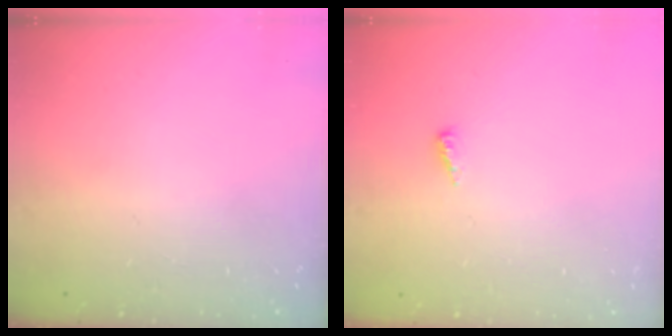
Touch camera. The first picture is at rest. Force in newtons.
{"total": 2.5, "press": 2.5, "slide": 0.2}